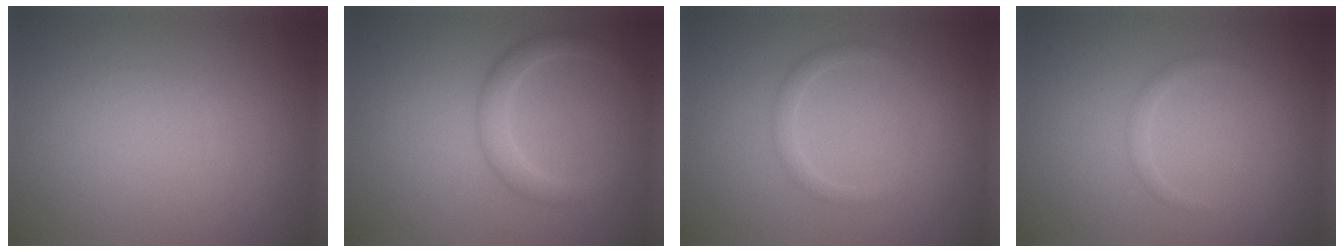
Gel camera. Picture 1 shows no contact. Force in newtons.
{"total": 2.2, "press": 2.2, "slide": 0.0}
{"total": 1.4, "press": 1.4, "slide": 0.0}
{"total": 0.8, "press": 0.8, "slide": 0.1}